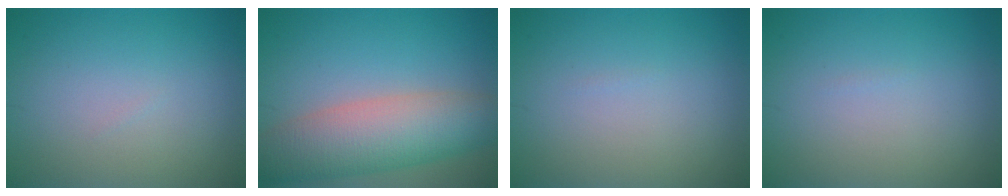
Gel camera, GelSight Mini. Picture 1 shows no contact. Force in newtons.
{"total": 8.2, "press": 8.2, "slide": 0.3}
{"total": 0.0}
{"total": 0.0}